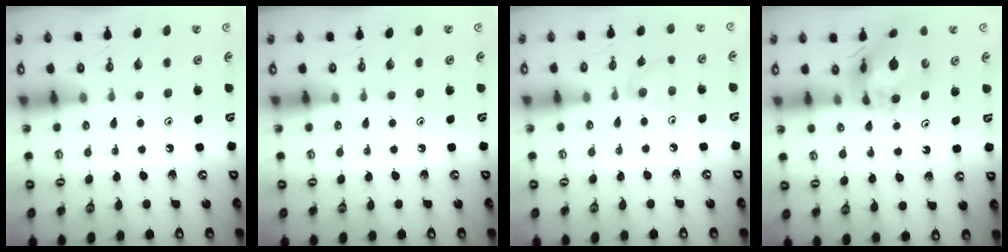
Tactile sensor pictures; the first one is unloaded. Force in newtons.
{"total": 0.0}
{"total": 5.0, "press": 4.9, "slide": 0.9}
{"total": 11.7, "press": 11.7, "slide": 1.2}